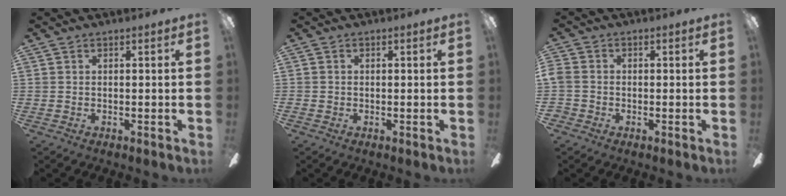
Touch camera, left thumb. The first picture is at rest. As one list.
[{"total": 0.7, "force": [-0.2, 0.6, 0.2], "torque": [-0.002, 0.004, -0.004]}, {"total": 3.1, "force": [-1.2, 2.6, 1.1], "torque": [-0.023, 0.010, -0.023]}]